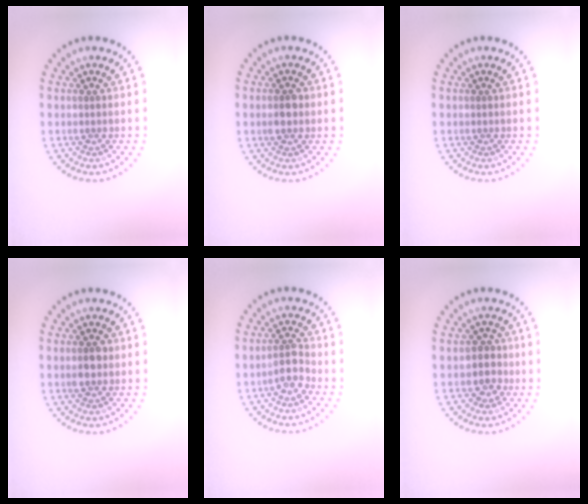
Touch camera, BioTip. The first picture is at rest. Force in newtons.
{"total": 2.2, "press": 2.2, "slide": 0.1}
{"total": 0.0}
{"total": 1.7, "press": 1.7, "slide": 0.2}
{"total": 2.3, "press": 2.0, "slide": 1.1}
{"total": 2.2, "press": 2.0, "slide": 0.9}